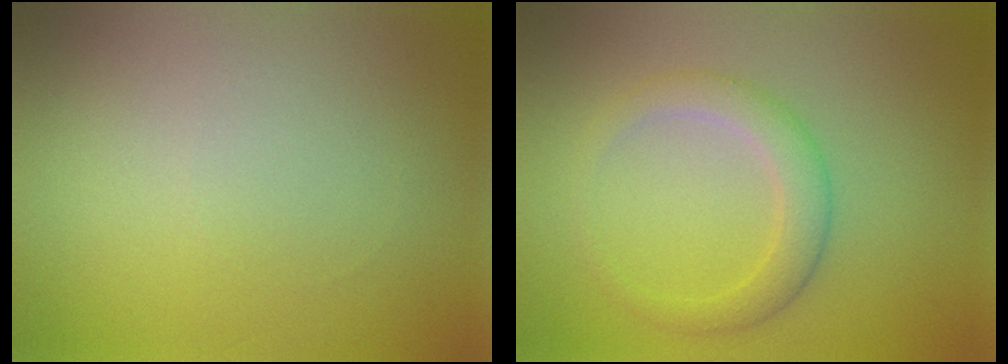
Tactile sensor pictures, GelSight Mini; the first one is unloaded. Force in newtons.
{"total": 2.9, "press": 2.9, "slide": 0.1}